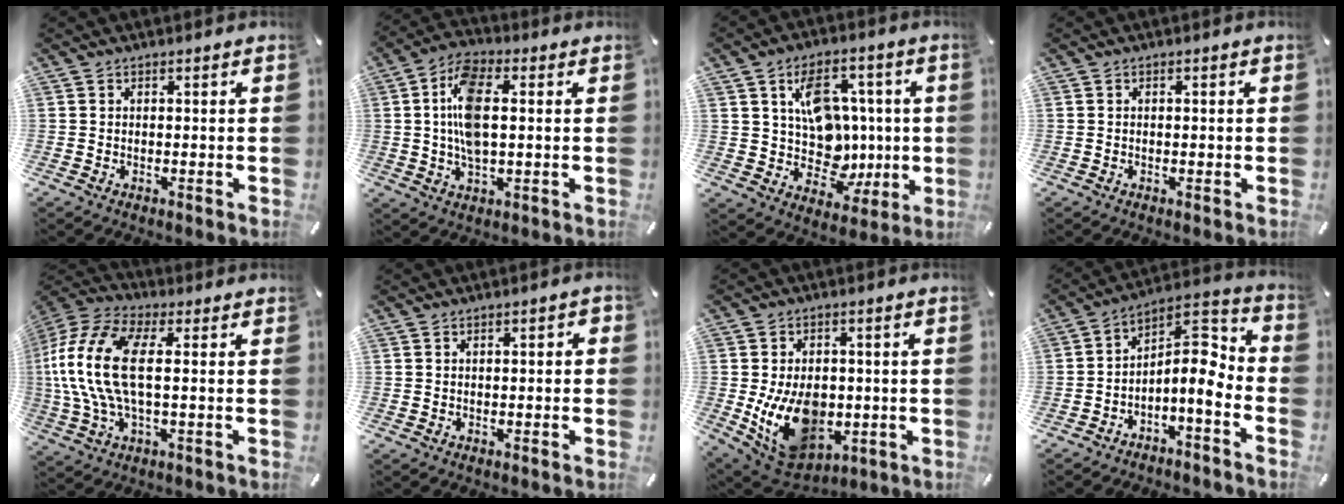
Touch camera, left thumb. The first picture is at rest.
{"total": 11.5, "force": [1.1, 6.0, 9.8], "torque": [-0.206, 0.001, 0.016]}
{"total": 14.3, "force": [3.1, 11.8, 7.6], "torque": [-0.113, -0.013, 0.074]}
{"total": 0.6, "force": [-0.2, 0.3, 0.4], "torque": [-0.009, 0.000, -0.004]}
{"total": 17.4, "force": [1.1, 8.2, 15.2], "torque": [-0.332, -0.010, 0.014]}
{"total": 1.3, "force": [-0.4, 0.7, 1.0], "torque": [-0.017, 0.005, -0.008]}
{"total": 15.1, "force": [-2.2, 10.9, 10.2], "torque": [-0.186, -0.005, -0.030]}
{"total": 7.4, "force": [-2.1, 4.1, 5.8], "torque": [-0.058, -0.022, -0.042]}